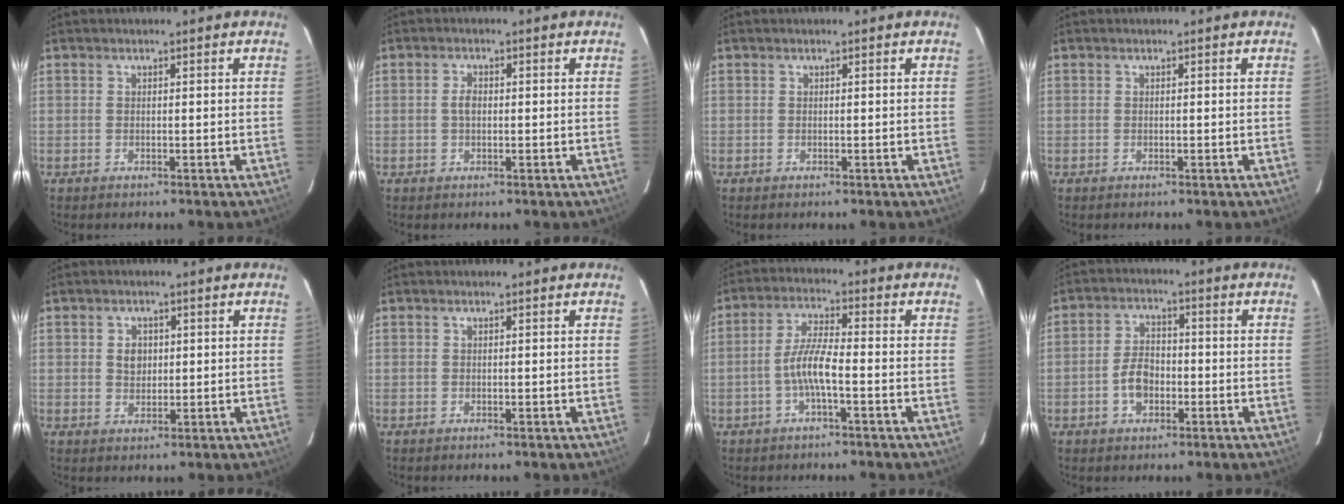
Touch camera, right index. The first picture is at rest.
{"total": 2.0, "force": [-0.1, 1.2, 1.6], "torque": [-0.032, 0.005, -0.001]}
{"total": 0.0}
{"total": 0.0}
{"total": 2.9, "force": [0.5, 2.5, 1.5], "torque": [-0.022, 0.006, 0.010]}
{"total": 0.0}
{"total": 5.8, "force": [-2.1, 0.7, 5.4], "torque": [-0.114, 0.008, -0.041]}
{"total": 5.8, "force": [-1.9, 3.8, 3.9], "torque": [-0.078, 0.013, -0.029]}